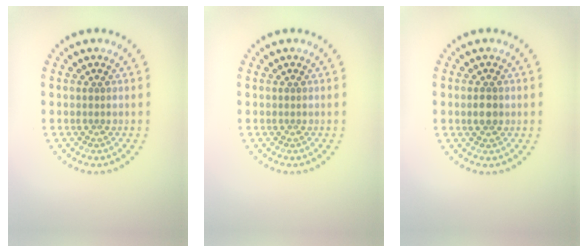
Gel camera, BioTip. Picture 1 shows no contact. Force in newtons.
{"total": 0.0}
{"total": 1.9, "press": 1.9, "slide": 0.1}